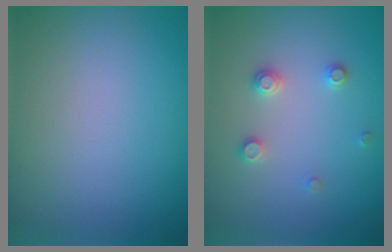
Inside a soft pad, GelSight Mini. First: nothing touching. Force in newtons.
{"total": 1.8, "press": 1.7, "slide": 0.3}